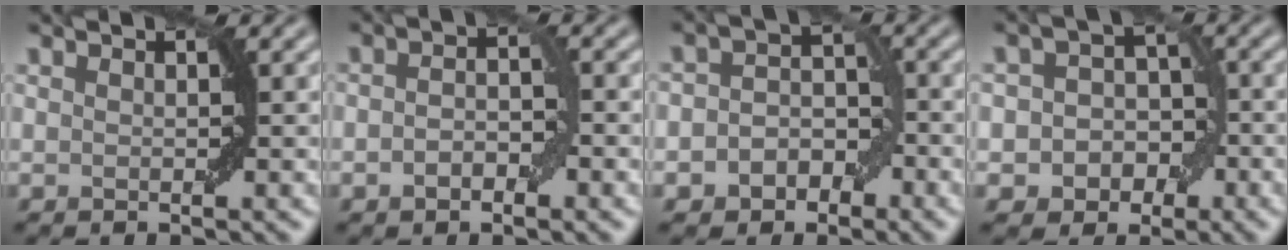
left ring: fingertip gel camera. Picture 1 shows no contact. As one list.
[{"total": 2.6, "force": [-0.7, 1.3, 2.1], "torque": [-0.037, 0.003, -0.014]}, {"total": 3.6, "force": [-1.6, 2.8, 1.7], "torque": [-0.007, 0.005, -0.037]}, {"total": 4.8, "force": [-1.5, 4.1, 2.0], "torque": [0.000, 0.012, -0.040]}]